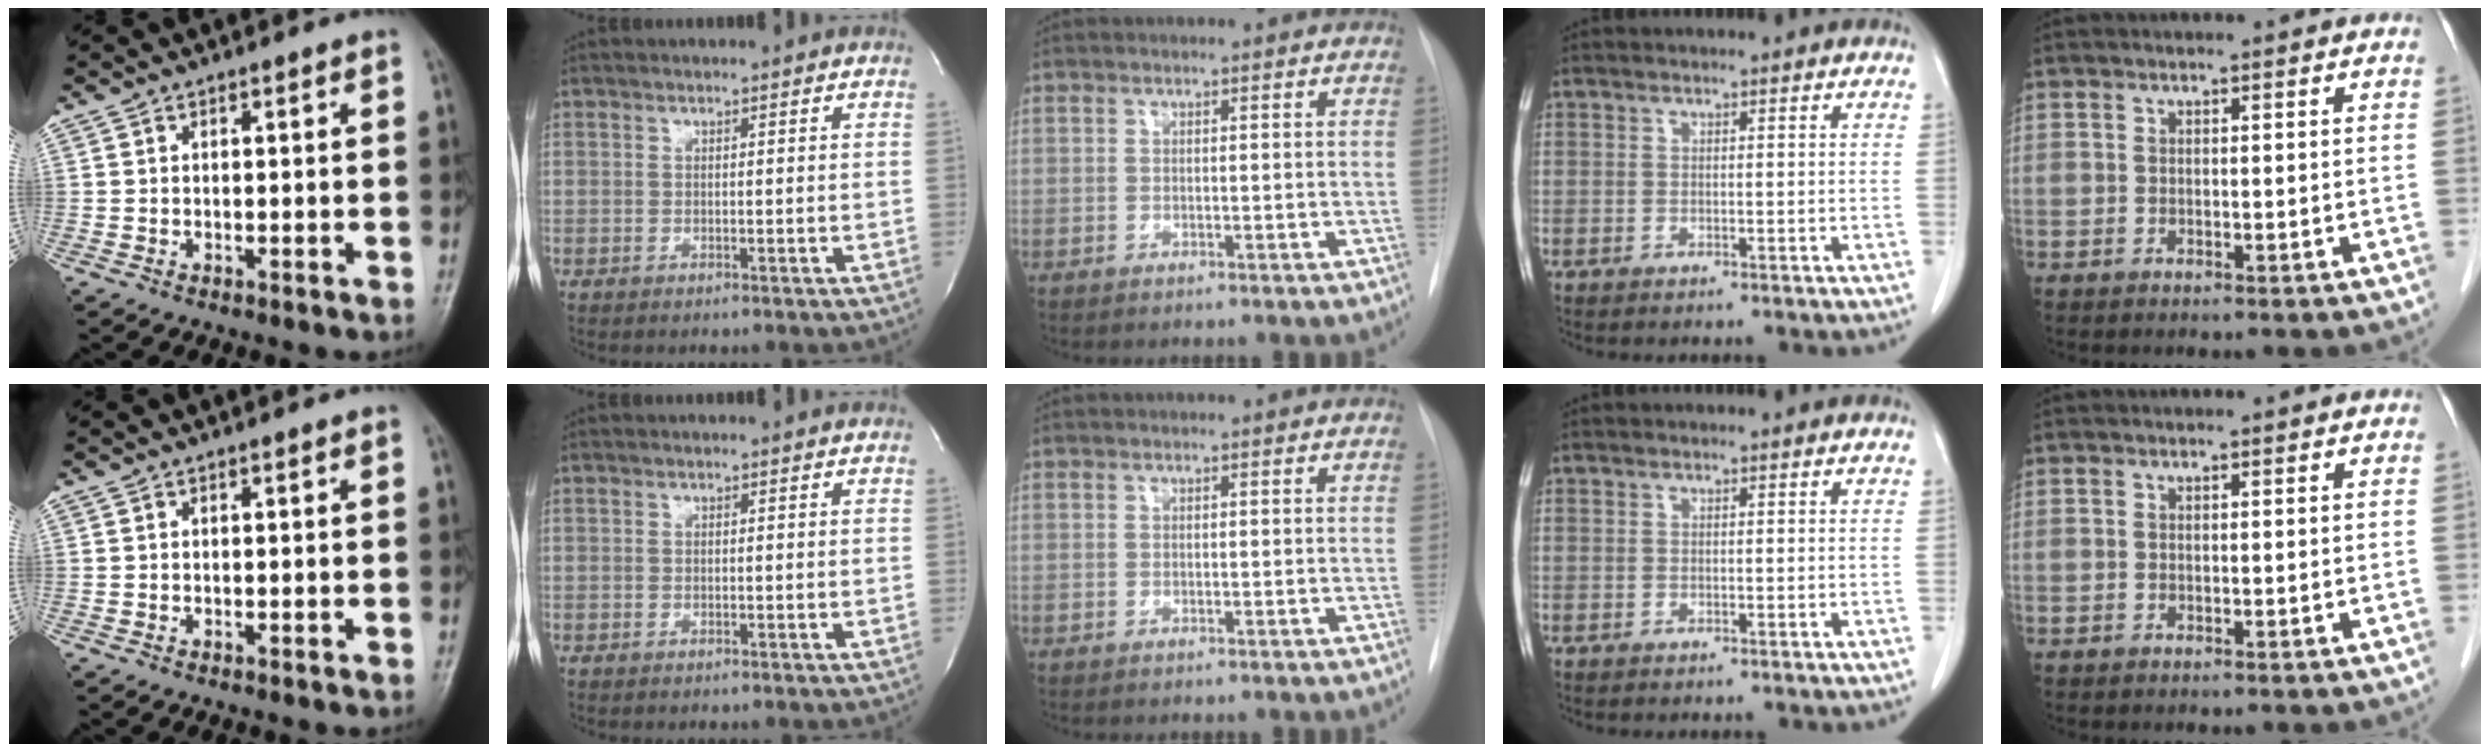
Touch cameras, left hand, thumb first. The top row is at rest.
{}